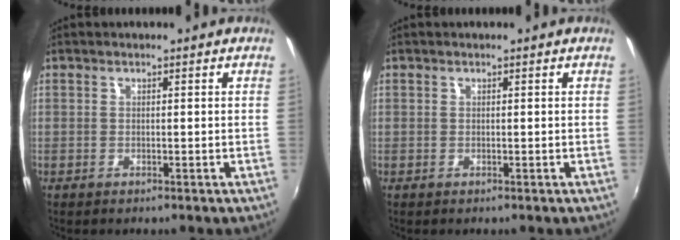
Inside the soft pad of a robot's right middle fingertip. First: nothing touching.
{"total": 0.0}